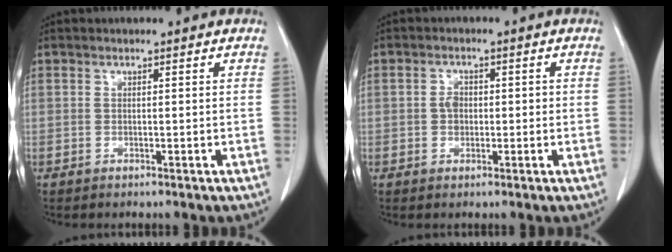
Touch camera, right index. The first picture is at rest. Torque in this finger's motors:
{"motor_torque": [0.04, 0.04, 0.06, 0.02]}